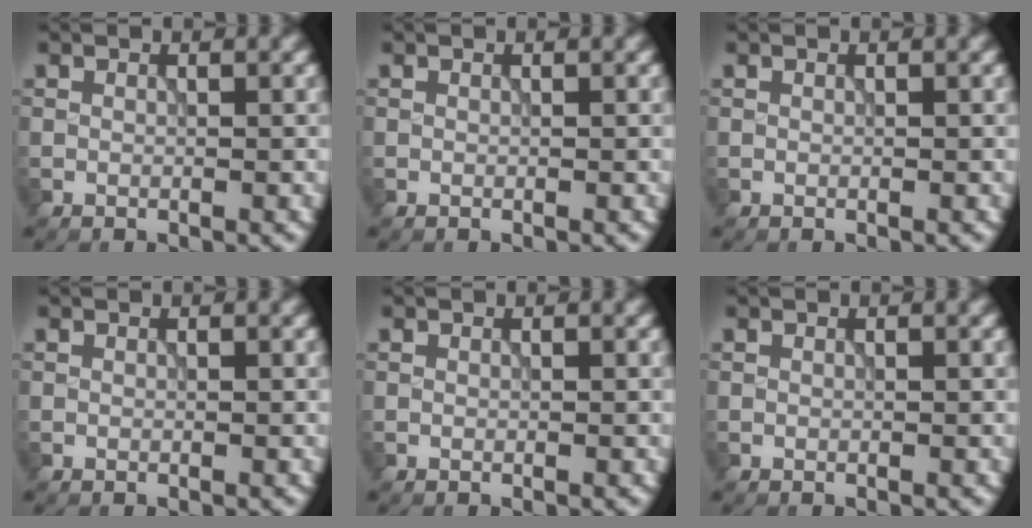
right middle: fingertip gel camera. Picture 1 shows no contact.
{"total": 0.0}
{"total": 0.0}
{"total": 0.0}
{"total": 0.0}
{"total": 0.0}